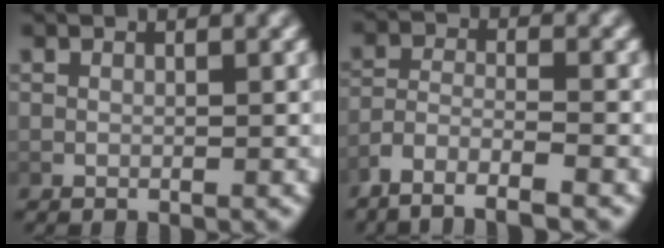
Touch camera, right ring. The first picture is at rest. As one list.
[{"total": 5.6, "force": [-4.5, 1.9, 2.7], "torque": [-0.056, -0.017, -0.071]}]